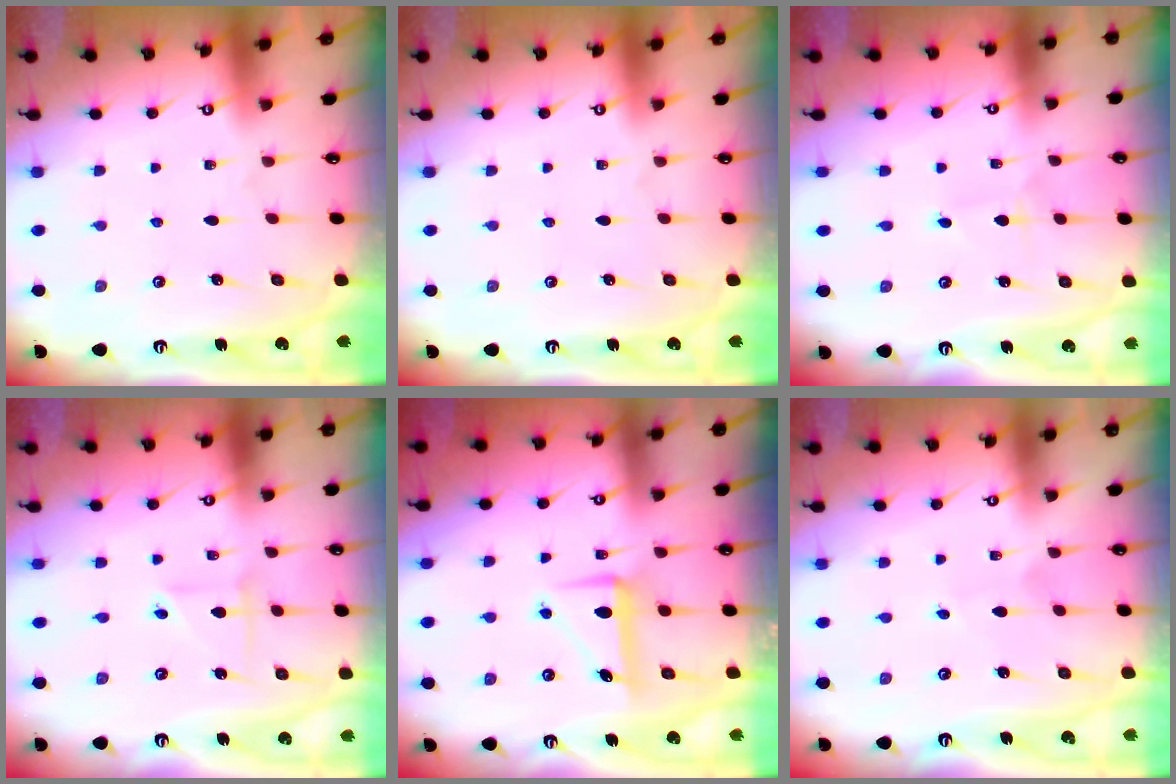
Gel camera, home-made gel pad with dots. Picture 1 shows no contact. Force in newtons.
{"total": 0.0}
{"total": 1.1, "press": 1.0, "slide": 0.1}
{"total": 2.5, "press": 2.5, "slide": 0.1}
{"total": 8.0, "press": 8.0, "slide": 0.7}
{"total": 3.7, "press": 3.7, "slide": 0.3}